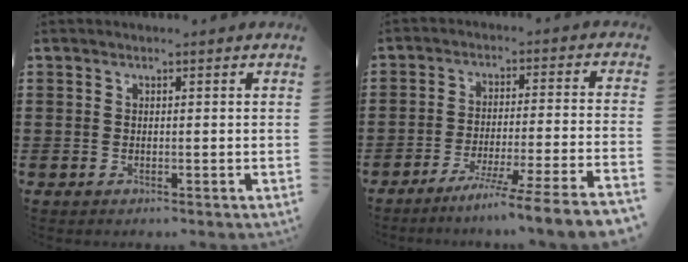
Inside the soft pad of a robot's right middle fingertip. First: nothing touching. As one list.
[{"total": 7.3, "force": [-6.1, -1.6, 3.6], "torque": [-0.051, -0.021, -0.118]}]